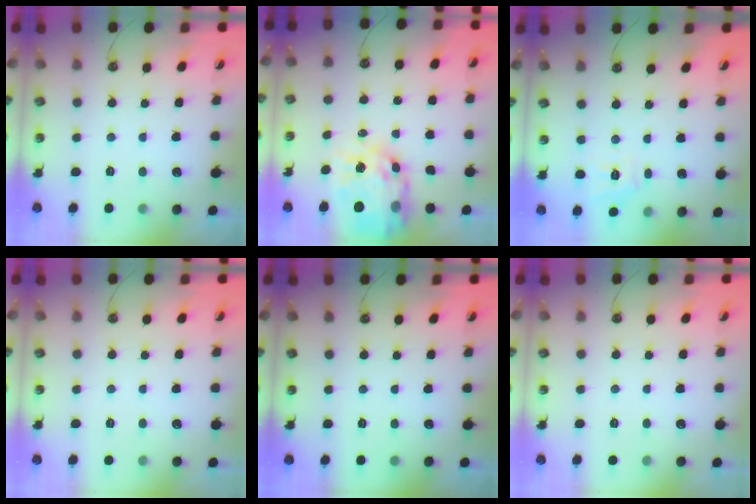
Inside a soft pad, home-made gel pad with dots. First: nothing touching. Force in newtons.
{"total": 18.4, "press": 18.3, "slide": 1.8}
{"total": 7.6, "press": 7.5, "slide": 0.7}
{"total": 0.0}
{"total": 0.0}
{"total": 0.0}